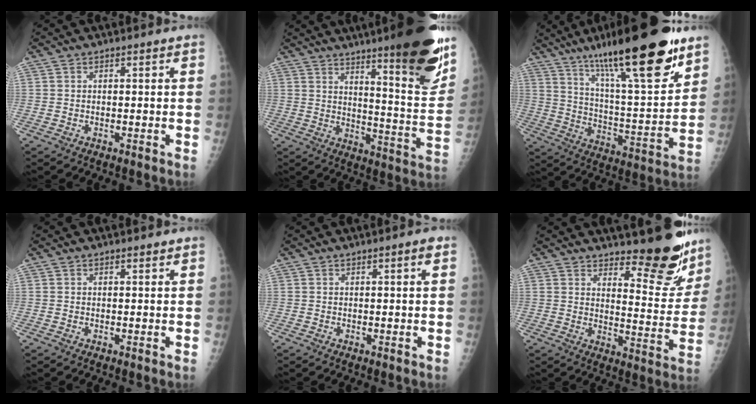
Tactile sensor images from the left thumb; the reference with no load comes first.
{"total": 22.5, "force": [14.6, 3.0, 16.8], "torque": [-0.208, -0.081, 0.207]}
{"total": 27.0, "force": [17.3, 5.7, 19.9], "torque": [-0.305, -0.061, 0.283]}
{"total": 1.0, "force": [0.8, 0.3, 0.4], "torque": [-0.006, -0.004, 0.012]}
{"total": 1.5, "force": [0.8, 0.1, 1.2], "torque": [-0.020, -0.002, 0.011]}
{"total": 14.4, "force": [12.1, 4.1, 6.8], "torque": [-0.048, -0.116, 0.159]}